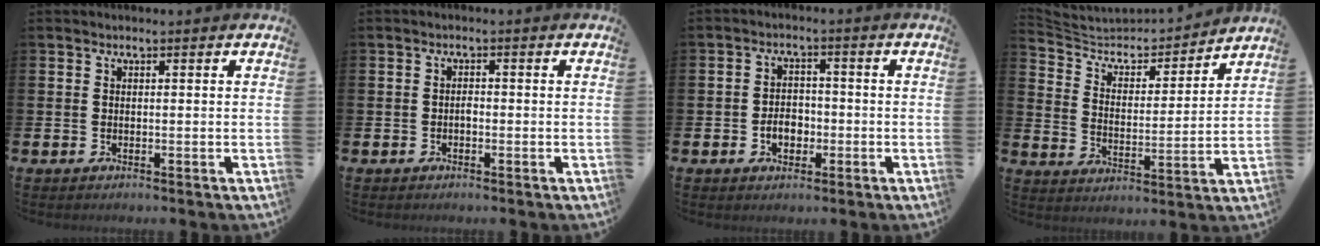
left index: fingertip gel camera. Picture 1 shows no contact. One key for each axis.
{"total": 0.9, "fx": -0.5, "fy": 0.6, "fz": 0.5, "tx": -0.010, "ty": -0.001, "tz": -0.009}
{"total": 3.4, "fx": -1.1, "fy": 2.5, "fz": 2.0, "tx": -0.030, "ty": 0.001, "tz": -0.026}
{"total": 5.7, "fx": 5.4, "fy": 1.7, "fz": 0.6, "tx": -0.049, "ty": -0.048, "tz": 0.090}